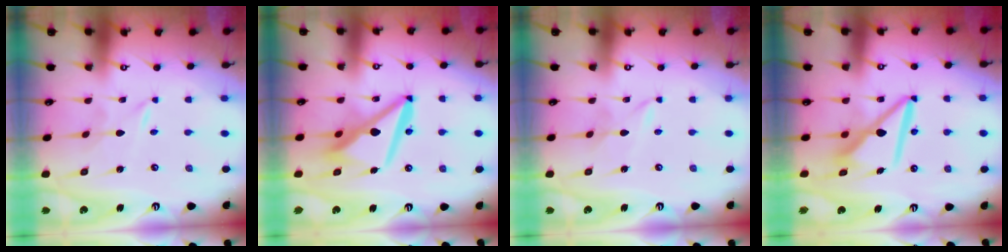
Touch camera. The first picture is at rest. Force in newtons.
{"total": 12.9, "press": 12.8, "slide": 1.7}
{"total": 1.8, "press": 1.7, "slide": 0.2}
{"total": 9.7, "press": 9.7, "slide": 1.0}